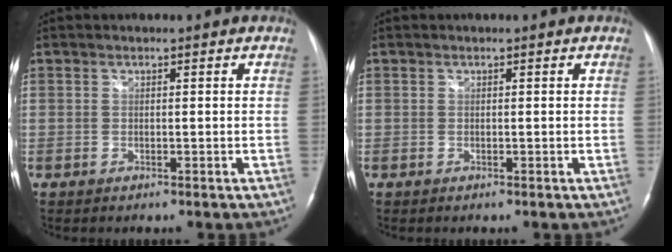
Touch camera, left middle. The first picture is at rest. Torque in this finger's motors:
{"motor_torque": [-0.05, 0.05, 0.02, 0.00]}